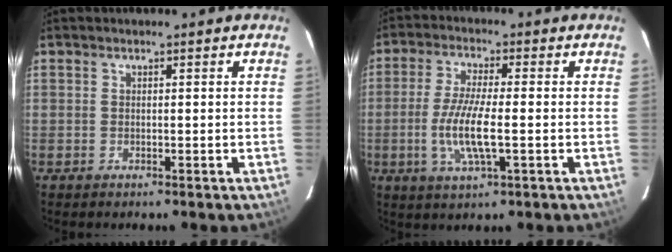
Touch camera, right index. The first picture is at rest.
{"total": 9.4, "force": [-1.9, 1.7, 9.0], "torque": [-0.182, -0.009, -0.039]}